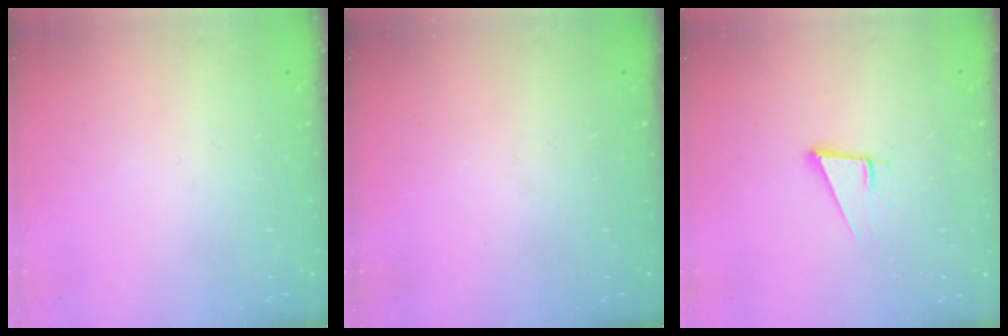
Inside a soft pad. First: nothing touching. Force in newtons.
{"total": 0.0}
{"total": 5.0, "press": 4.4, "slide": 2.4}